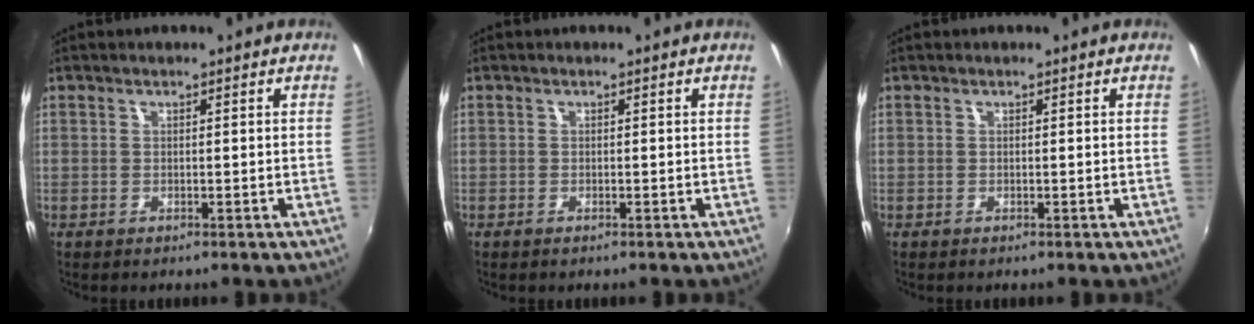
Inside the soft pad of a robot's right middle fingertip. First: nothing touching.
{"total": 0.0}
{"total": 0.0}